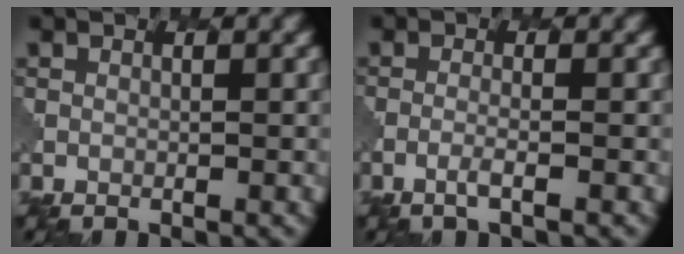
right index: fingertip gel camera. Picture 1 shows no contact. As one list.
[{"total": 1.3, "force": [-0.6, 0.2, 1.1], "torque": [-0.016, 0.003, -0.021]}]